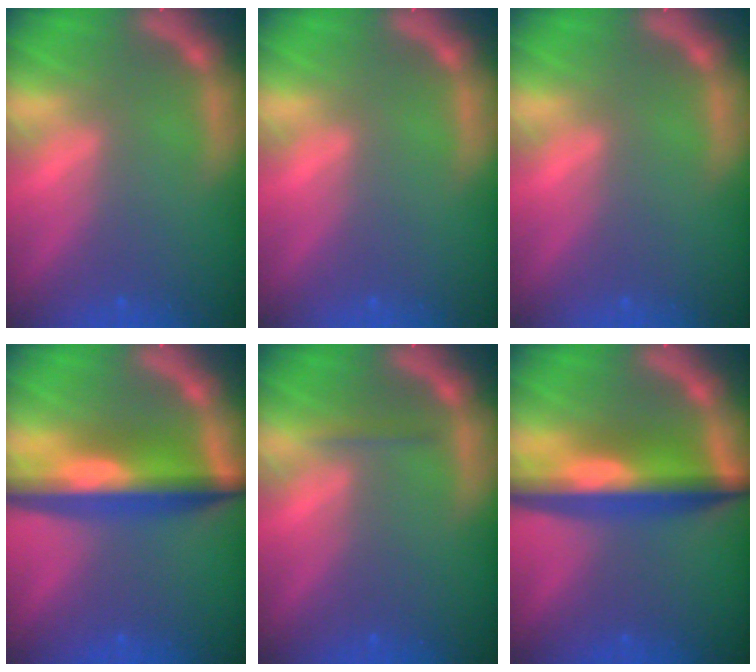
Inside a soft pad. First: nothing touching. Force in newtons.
{"total": 0.0}
{"total": 0.0}
{"total": 8.1}
{"total": 0.9}
{"total": 8.1}